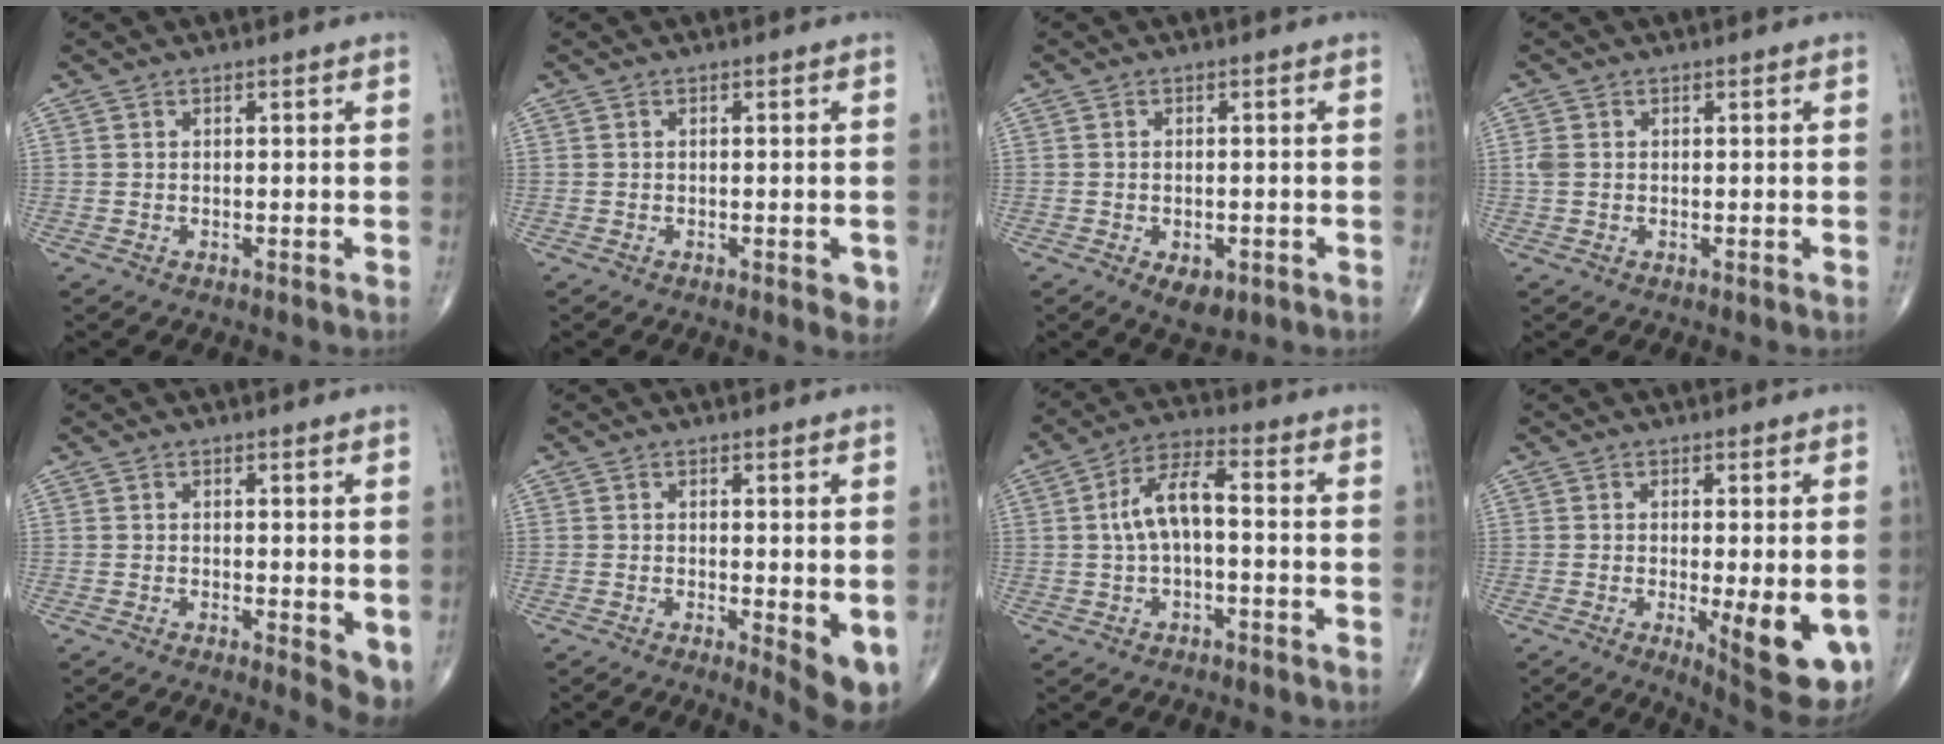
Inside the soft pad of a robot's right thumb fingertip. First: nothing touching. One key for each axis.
{"total": 2.5, "fx": -0.8, "fy": 1.0, "fz": 2.2, "tx": -0.016, "ty": -0.003, "tz": -0.007}
{"total": 4.6, "fx": -1.8, "fy": 2.6, "fz": 3.4, "tx": -0.044, "ty": 0.003, "tz": -0.017}
{"total": 1.7, "fx": 0.1, "fy": 1.3, "fz": 1.1, "tx": -0.036, "ty": 0.003, "tz": 0.001}
{"total": 4.5, "fx": -0.2, "fy": 1.5, "fz": 4.3, "tx": -0.049, "ty": -0.012, "tz": -0.002}
{"total": 5.8, "fx": -0.6, "fy": 1.7, "fz": 5.6, "tx": -0.074, "ty": -0.017, "tz": -0.007}
{"total": 6.1, "fx": -0.3, "fy": 2.0, "fz": 5.8, "tx": -0.119, "ty": 0.027, "tz": -0.009}
{"total": 11.9, "fx": -2.6, "fy": 3.4, "fz": 11.1, "tx": -0.141, "ty": -0.025, "tz": -0.026}